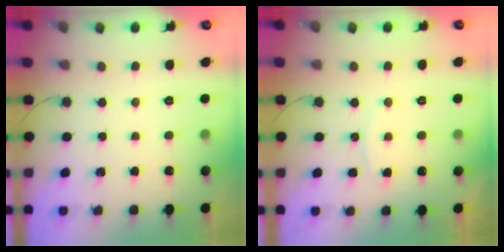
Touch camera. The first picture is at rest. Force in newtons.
{"total": 4.7, "press": 4.6, "slide": 0.3}